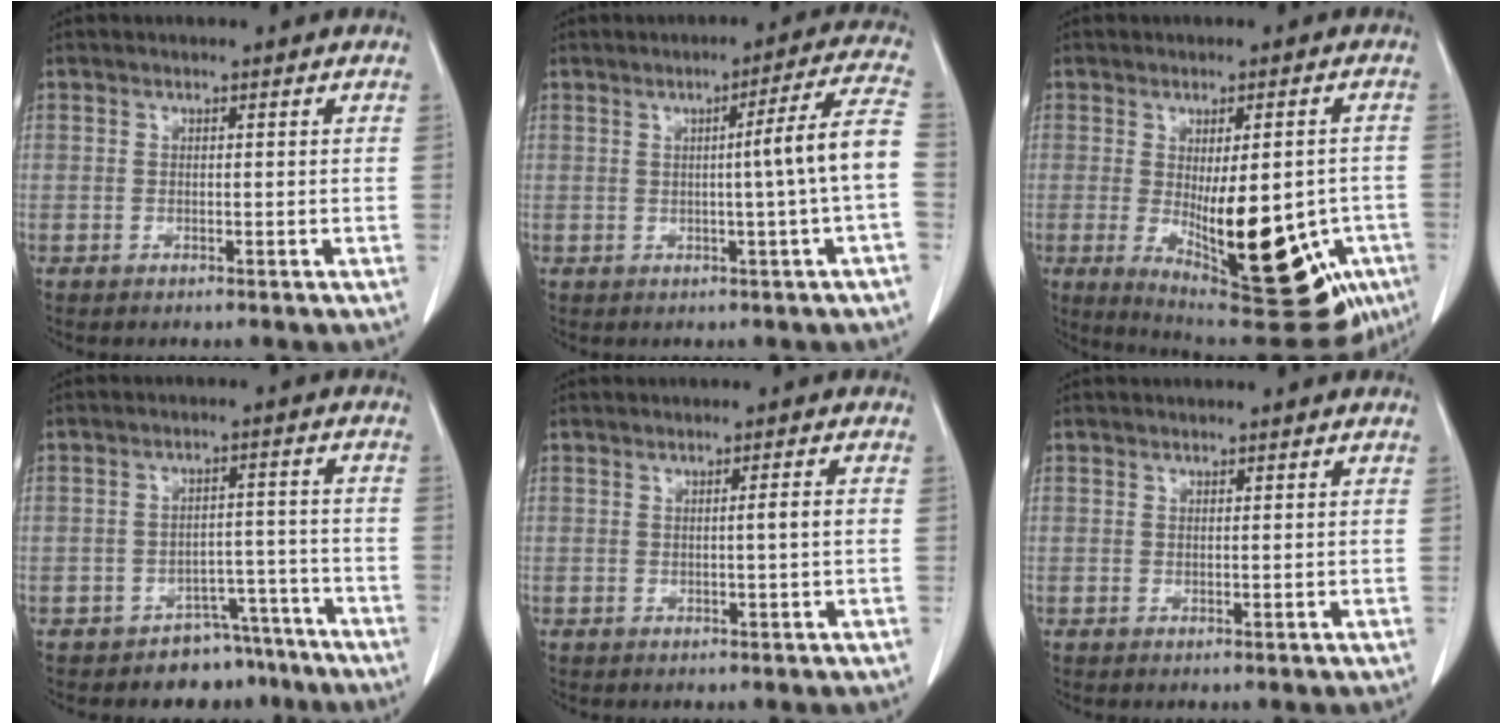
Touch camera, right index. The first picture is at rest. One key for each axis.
{"total": 8.6, "fx": -0.7, "fy": -1.7, "fz": 8.4, "tx": -0.111, "ty": 0.009, "tz": -0.009}
{"total": 20.5, "fx": -6.9, "fy": 6.4, "fz": 18.2, "tx": -0.204, "ty": -0.019, "tz": -0.077}
{"total": 6.9, "fx": -5.6, "fy": 4.0, "fz": 0.3, "tx": 0.020, "ty": 0.051, "tz": -0.078}
{"total": 1.9, "fx": 0.0, "fy": -0.3, "fz": 1.9, "tx": -0.030, "ty": 0.000, "tz": 0.000}
{"total": 0.0}